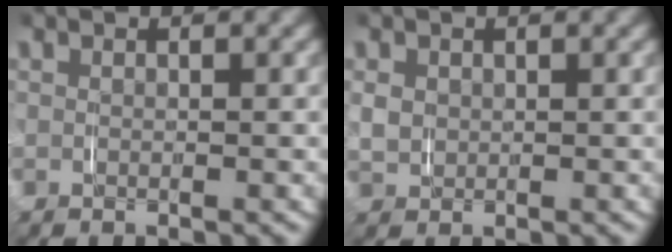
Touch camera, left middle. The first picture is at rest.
{"total": 2.1, "force": [0.2, 1.9, 0.9], "torque": [-0.037, -0.007, 0.014]}